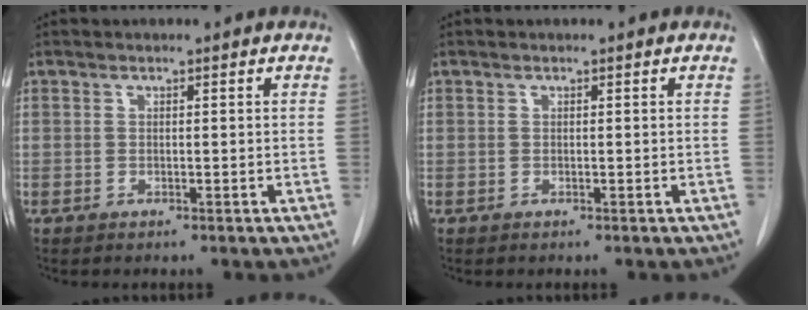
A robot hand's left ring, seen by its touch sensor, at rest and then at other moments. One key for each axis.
{"total": 0.0}